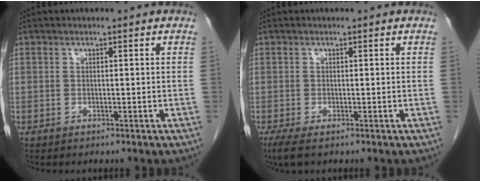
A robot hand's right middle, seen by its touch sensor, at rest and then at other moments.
{"total": 2.4, "force": [-1.6, 0.6, 1.8], "torque": [-0.038, -0.010, -0.027]}